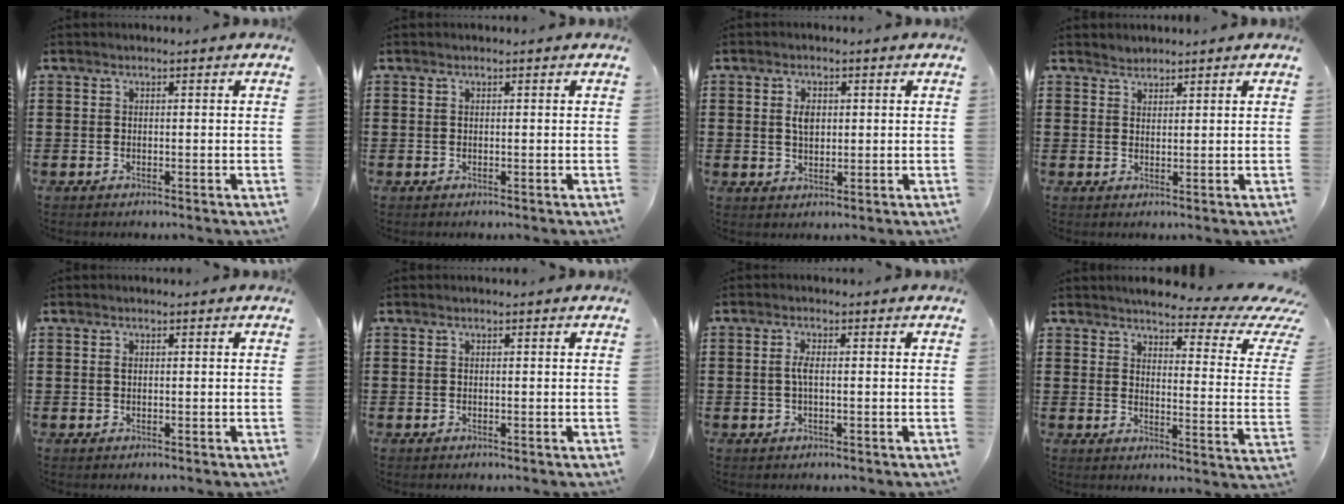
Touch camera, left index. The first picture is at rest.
{"total": 0.0}
{"total": 3.0, "force": [0.7, 1.7, 2.3], "torque": [-0.050, 0.009, 0.011]}
{"total": 1.4, "force": [1.3, 0.3, -0.3], "torque": [0.001, 0.001, 0.027]}
{"total": 0.7, "force": [0.2, 0.3, 0.5], "torque": [-0.013, 0.000, 0.003]}
{"total": 0.0}
{"total": 2.2, "force": [0.0, 0.6, 2.2], "torque": [-0.049, -0.001, -0.004]}
{"total": 4.9, "force": [3.9, 0.8, 2.9], "torque": [-0.053, -0.035, 0.057]}